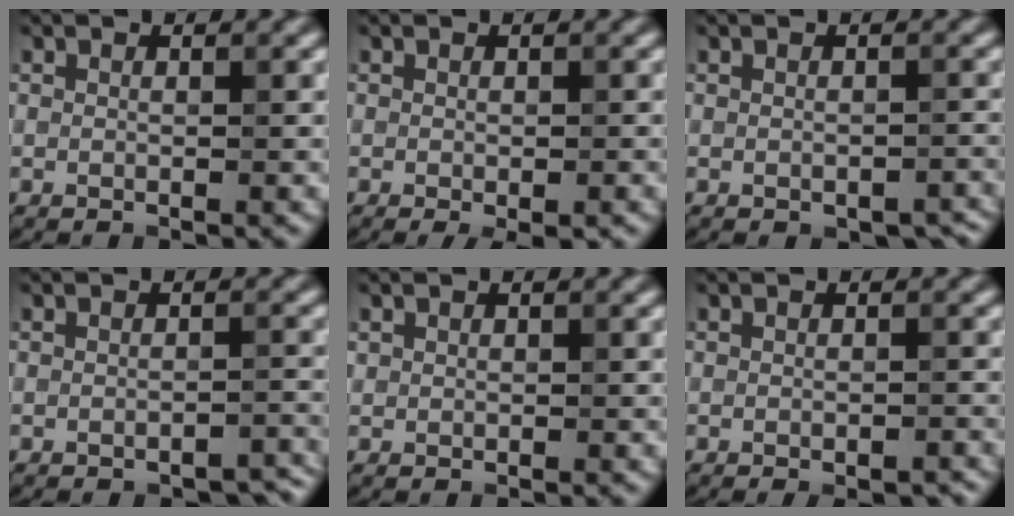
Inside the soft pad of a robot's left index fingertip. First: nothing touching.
{"total": 1.2, "force": [-0.7, 0.1, 1.0], "torque": [-0.021, -0.007, -0.006]}
{"total": 1.7, "force": [-1.3, 0.8, 0.8], "torque": [-0.018, -0.004, -0.008]}
{"total": 2.1, "force": [-2.0, 0.4, 0.7], "torque": [-0.008, 0.001, -0.025]}
{"total": 0.6, "force": [0.2, 0.0, -0.5], "torque": [0.003, -0.002, 0.008]}
{"total": 1.5, "force": [-1.1, 0.3, 0.9], "torque": [-0.013, -0.002, -0.012]}